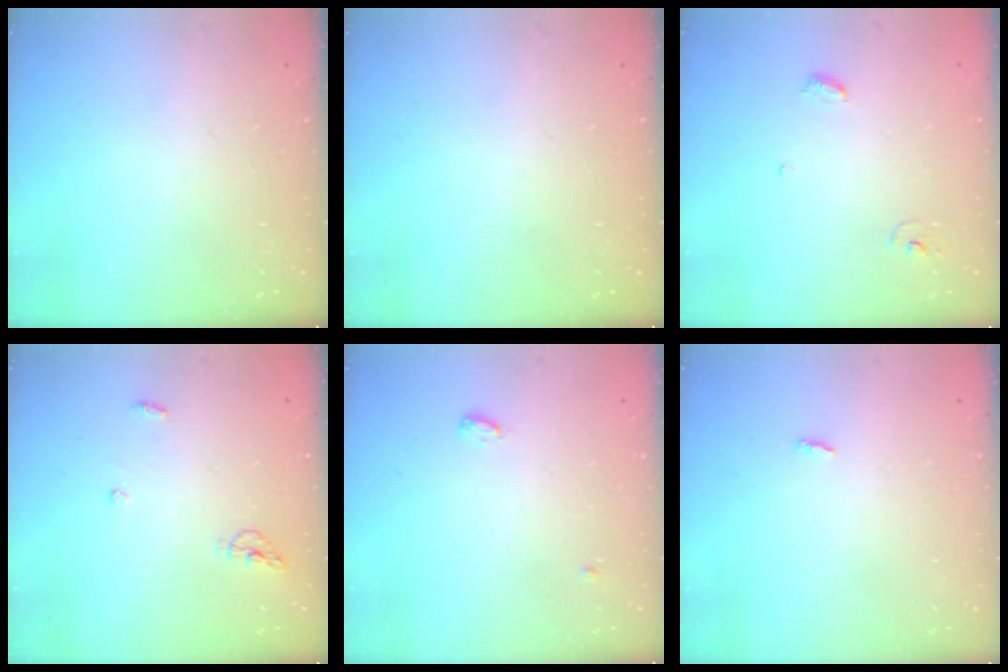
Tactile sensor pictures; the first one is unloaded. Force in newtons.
{"total": 0.0}
{"total": 3.8, "press": 3.8, "slide": 0.3}
{"total": 4.7, "press": 4.7, "slide": 0.2}
{"total": 7.9, "press": 4.2, "slide": 6.7}
{"total": 1.9, "press": 1.9, "slide": 0.2}